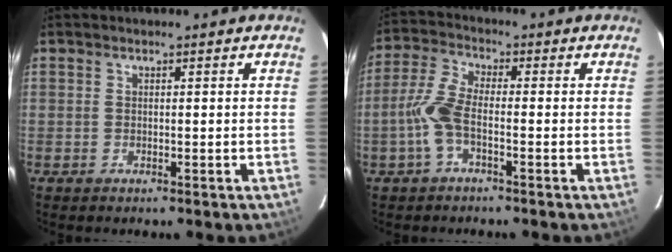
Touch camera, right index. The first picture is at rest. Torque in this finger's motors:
{"motor_torque": [0.94, -0.57, 0.51, 0.16]}